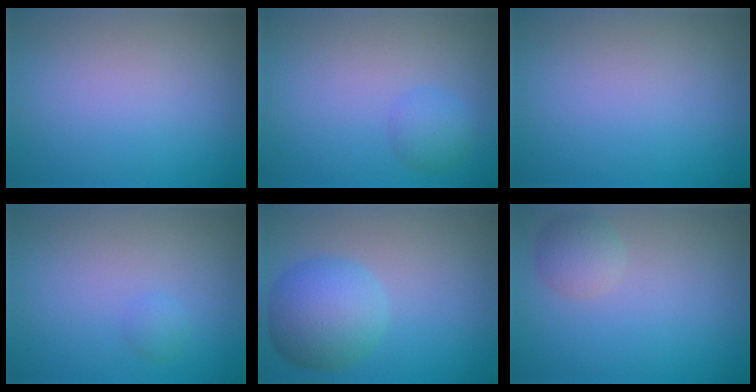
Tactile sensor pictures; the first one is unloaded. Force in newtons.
{"total": 2.0, "press": 2.0, "slide": 0.0}
{"total": 0.0}
{"total": 0.8, "press": 0.8, "slide": 0.1}
{"total": 5.9, "press": 5.9, "slide": 0.3}
{"total": 2.1, "press": 2.1, "slide": 0.1}